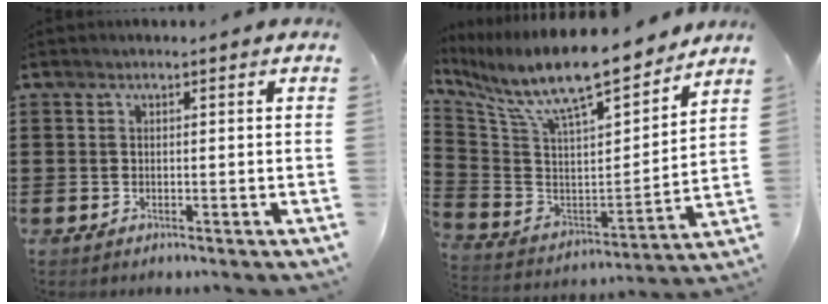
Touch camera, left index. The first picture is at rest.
{"total": 12.7, "force": [10.4, 2.1, 6.9], "torque": [-0.165, -0.073, 0.178]}